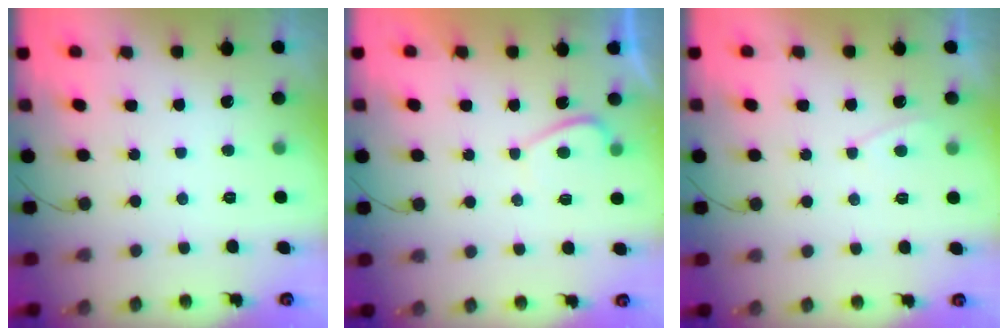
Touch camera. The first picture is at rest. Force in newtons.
{"total": 1.9, "press": 1.8, "slide": 0.7}
{"total": 2.0, "press": 2.0, "slide": 0.3}